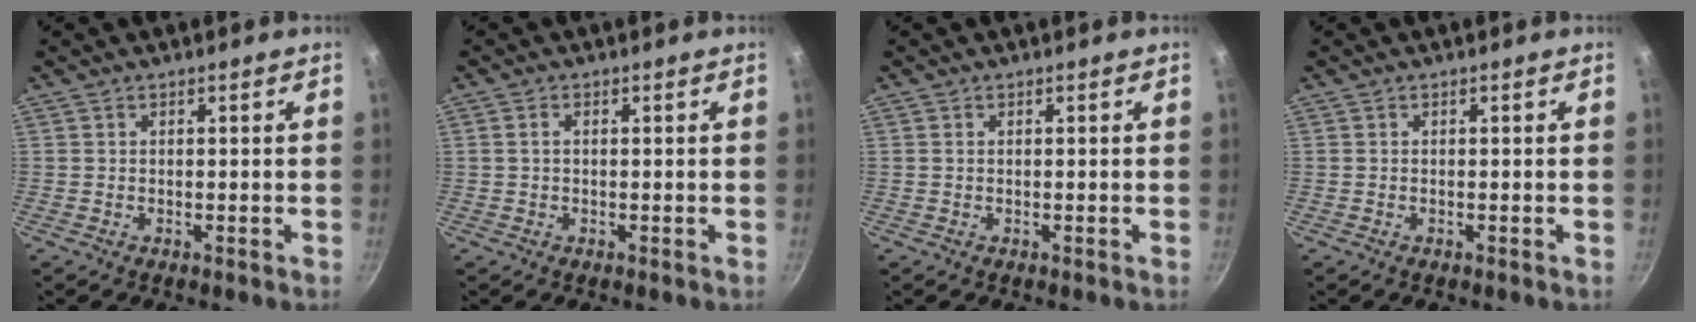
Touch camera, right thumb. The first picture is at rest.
{"total": 1.2, "force": [0.1, 0.8, 1.0], "torque": [-0.020, 0.005, 0.001]}
{"total": 0.0}
{"total": 0.0}